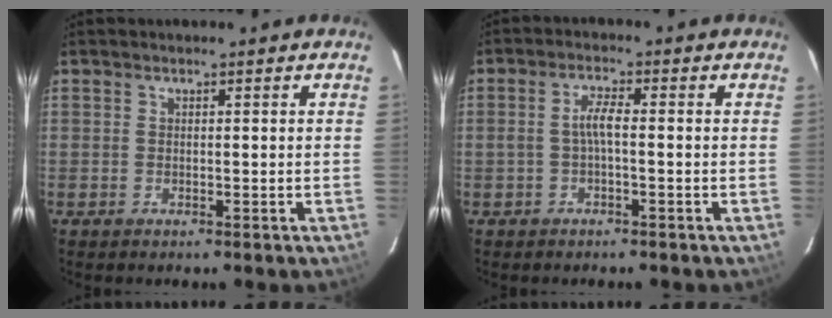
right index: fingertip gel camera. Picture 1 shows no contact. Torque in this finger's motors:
{"motor_torque": [0.52, -0.40, 0.25, 0.08]}